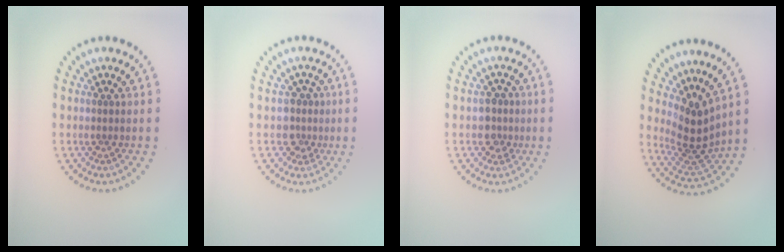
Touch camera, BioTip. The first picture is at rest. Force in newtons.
{"total": 2.1, "press": 1.7, "slide": 1.3}
{"total": 1.9, "press": 1.8, "slide": 0.7}
{"total": 4.0, "press": 2.9, "slide": 2.7}